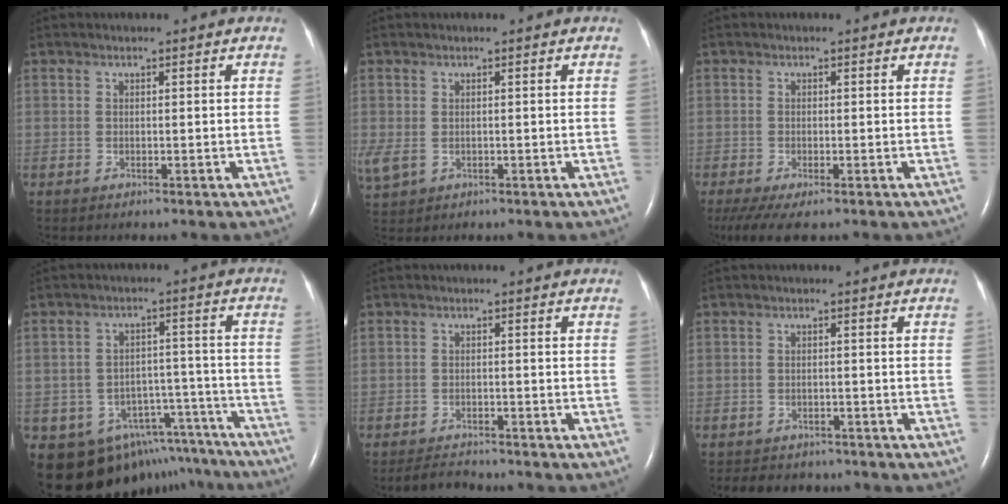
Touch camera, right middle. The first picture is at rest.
{"total": 3.8, "force": [-0.7, 2.5, 2.7], "torque": [-0.075, -0.004, -0.001]}
{"total": 5.3, "force": [-3.5, 1.5, 3.6], "torque": [-0.068, -0.017, -0.061]}
{"total": 14.2, "force": [-11.5, 7.9, 2.8], "torque": [-0.028, 0.050, -0.139]}
{"total": 2.9, "force": [-2.8, 0.5, 0.3], "torque": [-0.013, -0.013, -0.048]}
{"total": 6.1, "force": [-5.3, 2.7, 1.4], "torque": [-0.023, 0.001, -0.066]}